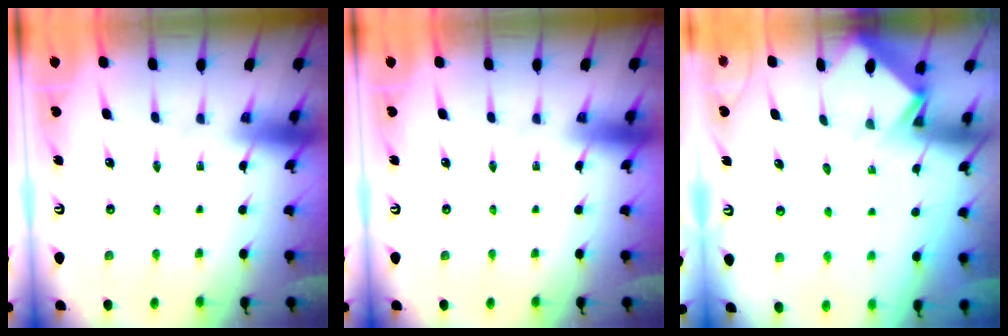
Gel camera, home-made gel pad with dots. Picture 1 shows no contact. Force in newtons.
{"total": 0.0}
{"total": 3.5, "press": 3.5, "slide": 0.5}